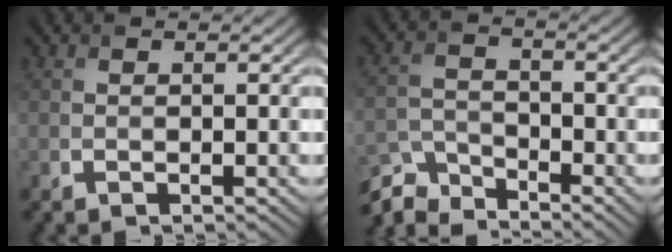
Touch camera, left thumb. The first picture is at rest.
{"total": 6.0, "force": [-5.4, 1.7, 2.0], "torque": [-0.053, -0.011, -0.119]}